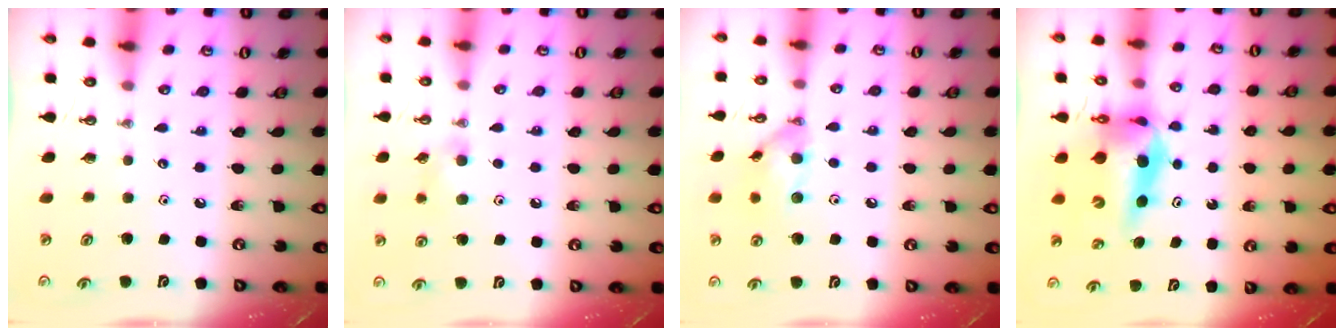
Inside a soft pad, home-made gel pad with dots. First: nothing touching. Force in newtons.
{"total": 7.2, "press": 7.0, "slide": 1.9}
{"total": 11.7, "press": 11.7, "slide": 0.7}
{"total": 8.9, "press": 8.9, "slide": 0.8}